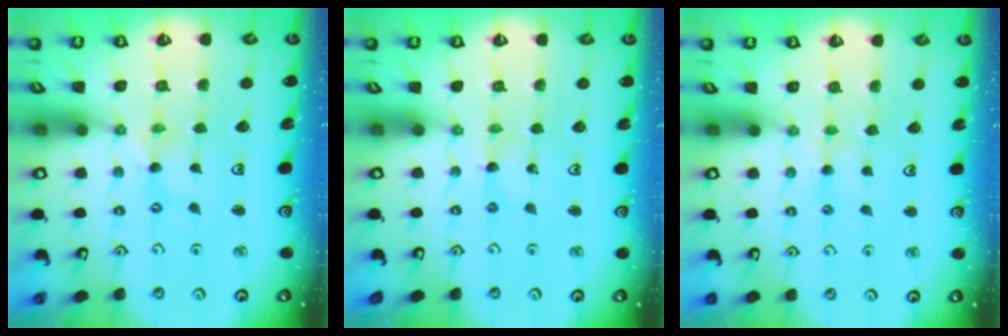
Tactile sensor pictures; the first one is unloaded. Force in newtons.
{"total": 1.0, "press": 1.0, "slide": 0.2}
{"total": 2.6, "press": 2.6, "slide": 0.5}